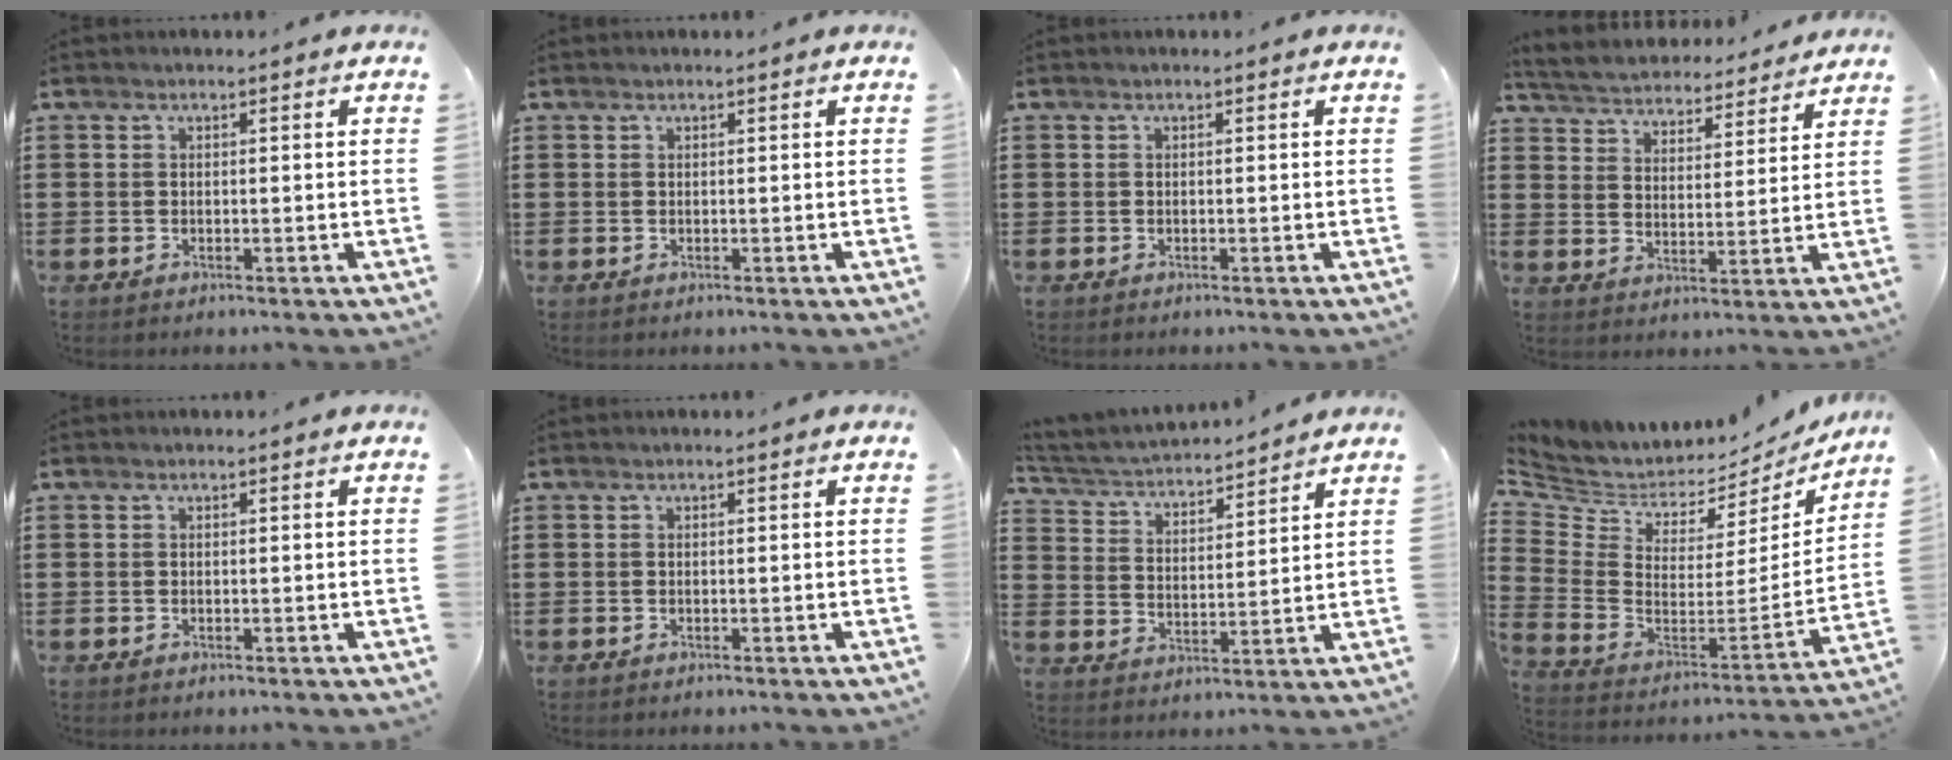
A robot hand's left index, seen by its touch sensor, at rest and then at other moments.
{"total": 0.0}
{"total": 0.0}
{"total": 4.3, "force": [4.3, 0.1, -0.1], "torque": [-0.023, -0.033, 0.071]}
{"total": 0.0}
{"total": 0.0}
{"total": 3.7, "force": [3.7, 0.3, 0.3], "torque": [-0.028, -0.026, 0.059]}
{"total": 4.1, "force": [3.2, 2.3, 1.0], "torque": [-0.048, -0.045, 0.053]}